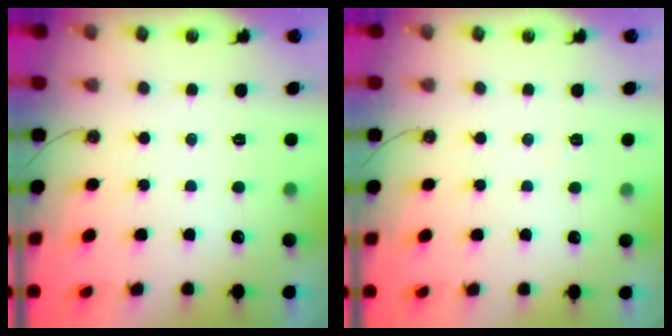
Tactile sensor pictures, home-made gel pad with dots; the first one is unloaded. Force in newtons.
{"total": 3.0, "press": 2.9, "slide": 0.6}